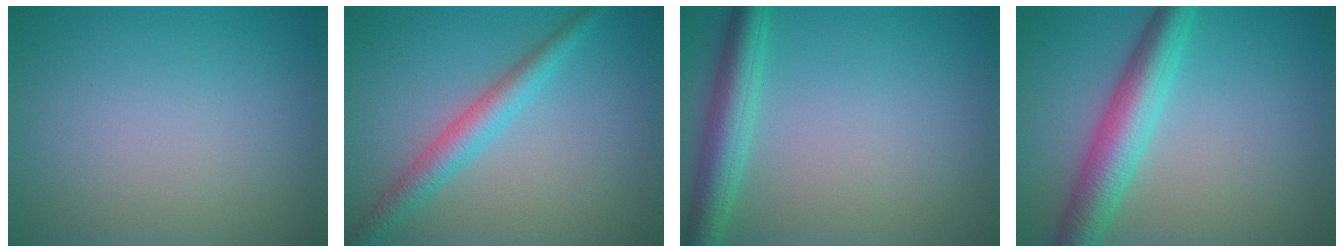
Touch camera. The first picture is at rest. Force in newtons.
{"total": 3.4, "press": 3.4, "slide": 0.1}
{"total": 4.2, "press": 4.2, "slide": 0.2}
{"total": 5.5, "press": 5.5, "slide": 0.1}